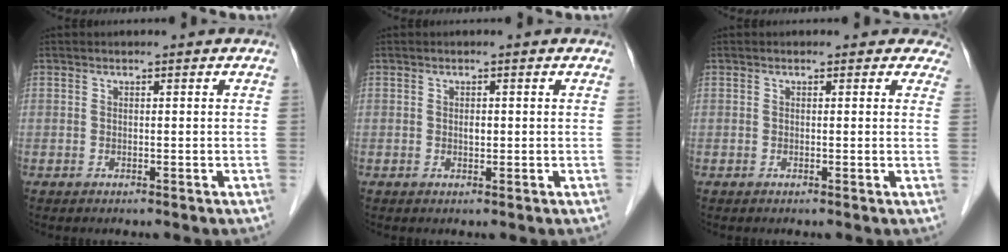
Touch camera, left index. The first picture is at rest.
{"total": 0.9, "force": [0.1, 0.5, 0.7], "torque": [-0.013, 0.001, 0.001]}
{"total": 2.8, "force": [2.2, 1.7, 0.1], "torque": [0.022, -0.008, -0.003]}